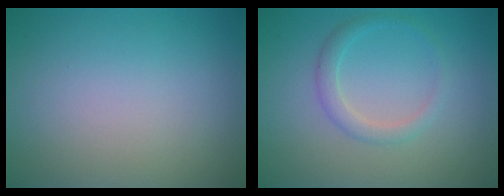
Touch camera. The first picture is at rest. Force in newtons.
{"total": 1.8, "press": 1.8, "slide": 0.2}